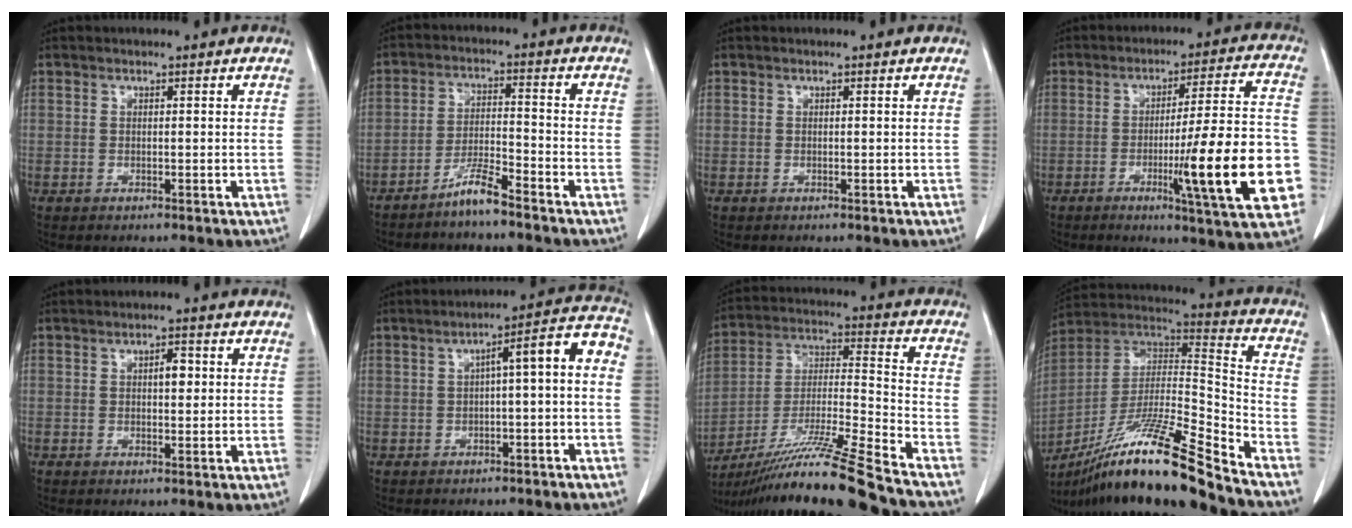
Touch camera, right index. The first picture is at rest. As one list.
[{"total": 5.1, "force": [-4.3, -0.2, 2.8], "torque": [-0.056, -0.007, -0.086]}, {"total": 0.0}, {"total": 18.3, "force": [-4.9, 0.7, 17.6], "torque": [-0.206, 0.003, -0.063]}, {"total": 2.4, "force": [0.4, 1.0, 2.1], "torque": [-0.032, 0.002, 0.006]}, {"total": 7.9, "force": [-0.7, 1.3, 7.8], "torque": [-0.101, 0.038, -0.013]}, {"total": 22.0, "force": [-18.0, -1.4, 12.6], "torque": [-0.220, -0.033, -0.315]}, {"total": 22.6, "force": [-17.2, 0.3, 14.7], "torque": [-0.271, -0.006, -0.315]}]